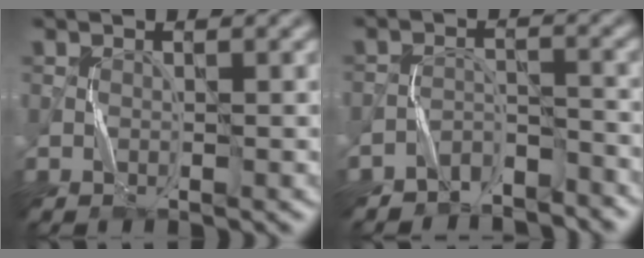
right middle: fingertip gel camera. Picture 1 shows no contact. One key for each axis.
{"total": 4.0, "fx": -3.8, "fy": 0.9, "fz": 0.2, "tx": 0.000, "ty": -0.001, "tz": -0.071}